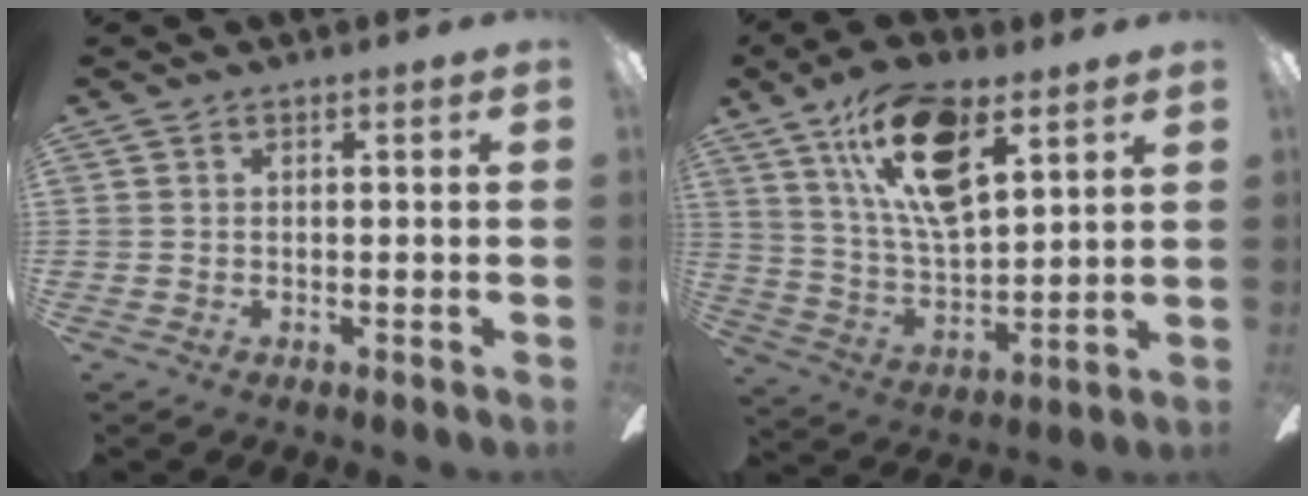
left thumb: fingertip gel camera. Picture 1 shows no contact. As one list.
[{"total": 18.2, "force": [10.2, 7.8, 12.9], "torque": [-0.244, -0.029, 0.174]}]